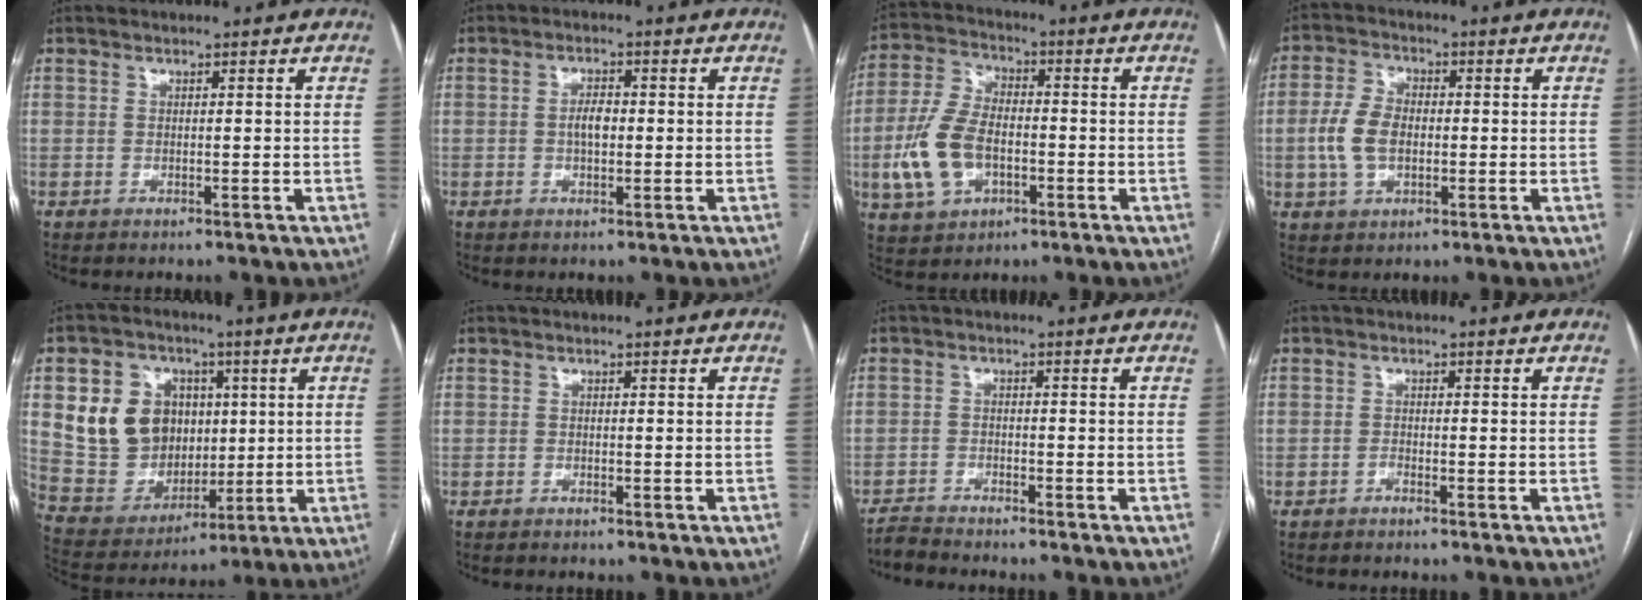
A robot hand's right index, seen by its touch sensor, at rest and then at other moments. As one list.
[{"total": 3.0, "force": [-0.1, 1.3, 2.7], "torque": [-0.049, 0.005, -0.002]}, {"total": 11.0, "force": [-2.7, 6.5, 8.4], "torque": [-0.198, 0.012, -0.046]}, {"total": 7.1, "force": [-0.7, 4.4, 5.5], "torque": [-0.134, 0.014, -0.012]}, {"total": 14.0, "force": [3.5, 11.7, 6.9], "torque": [-0.152, 0.037, 0.087]}, {"total": 1.3, "force": [-1.2, 0.1, 0.5], "torque": [-0.008, -0.002, -0.015]}, {"total": 3.5, "force": [-3.5, -0.4, 0.5], "torque": [-0.008, -0.015, -0.062]}, {"total": 0.9, "force": [-0.8, -0.2, 0.3], "torque": [-0.006, 0.002, -0.015]}]